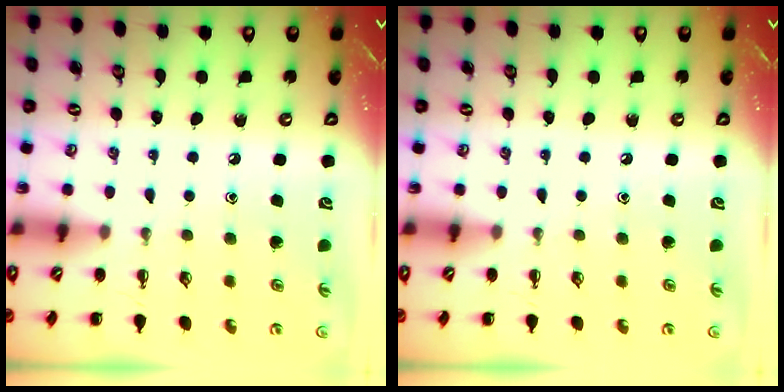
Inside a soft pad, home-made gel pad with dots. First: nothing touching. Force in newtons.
{"total": 0.0}